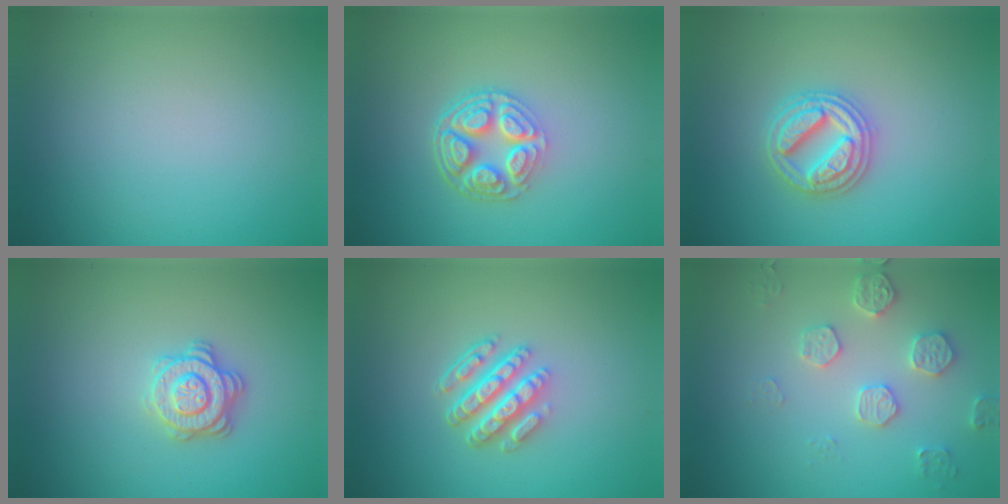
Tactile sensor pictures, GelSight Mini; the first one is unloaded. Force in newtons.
{"total": 5.0, "press": 3.7, "slide": 3.3}
{"total": 4.4, "press": 4.3, "slide": 0.5}
{"total": 2.9, "press": 2.8, "slide": 0.9}
{"total": 4.7, "press": 3.5, "slide": 3.1}
{"total": 3.2, "press": 3.1, "slide": 0.7}